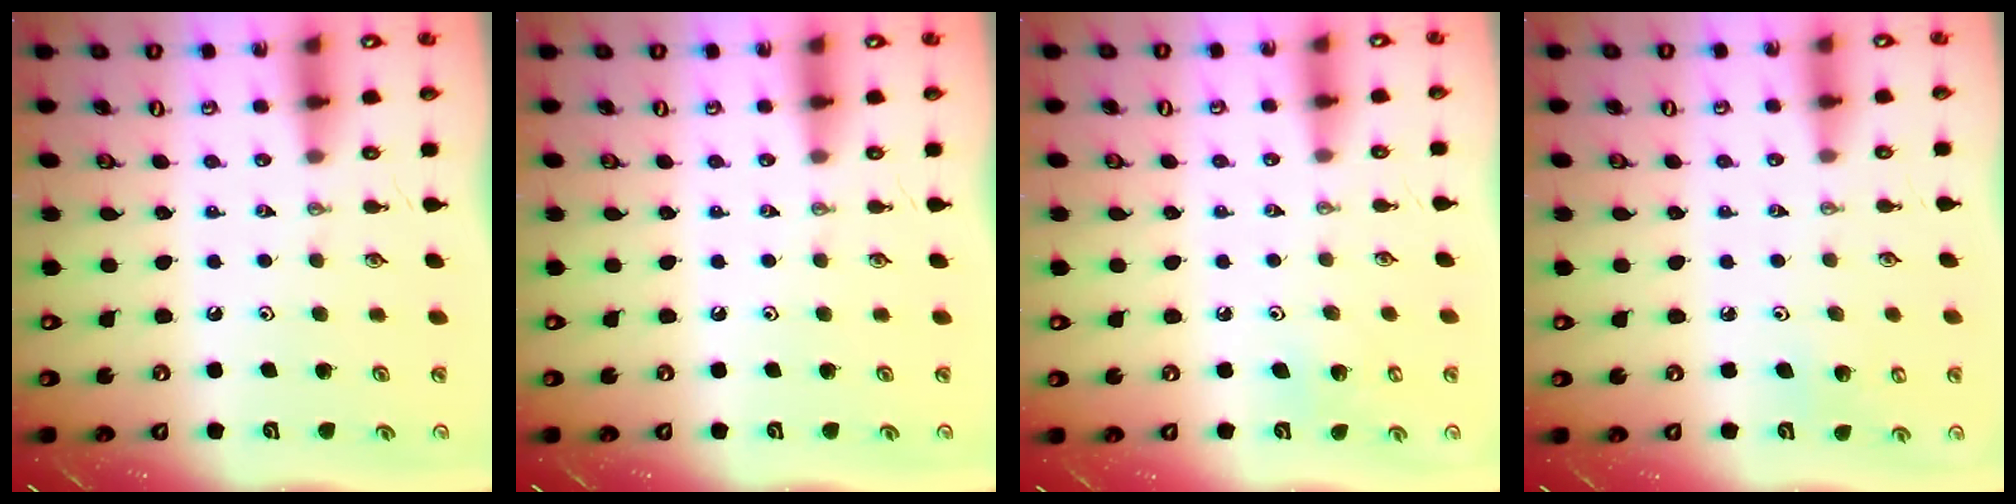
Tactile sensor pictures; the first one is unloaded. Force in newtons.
{"total": 0.0}
{"total": 4.6, "press": 4.6, "slide": 0.3}
{"total": 4.0, "press": 3.9, "slide": 0.9}